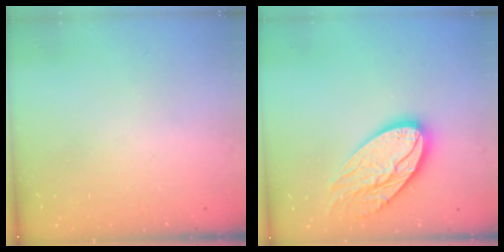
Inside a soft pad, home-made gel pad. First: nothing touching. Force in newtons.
{"total": 15.9, "press": 15.9, "slide": 1.1}